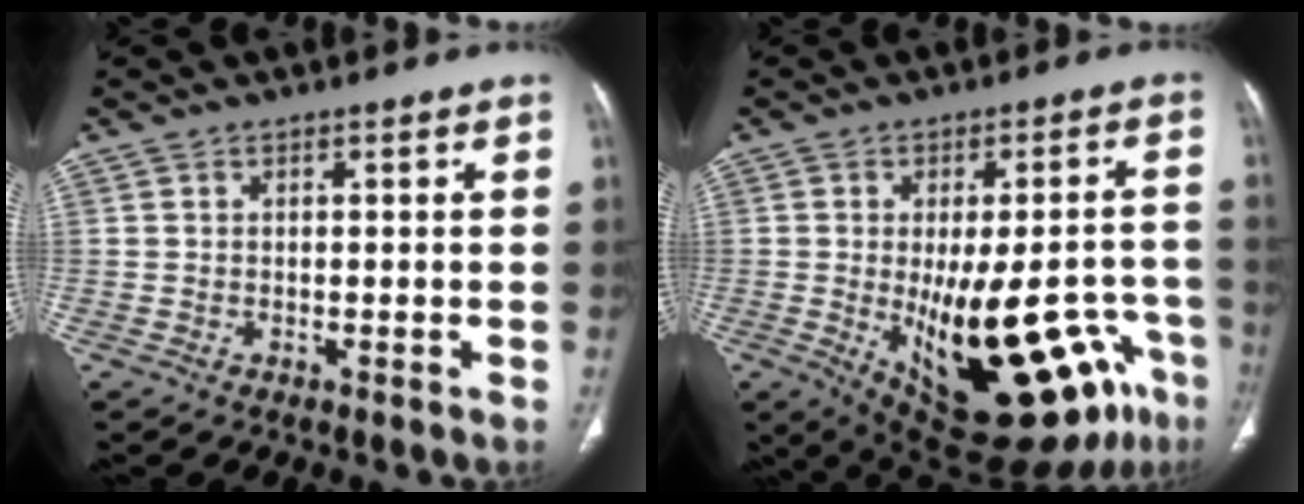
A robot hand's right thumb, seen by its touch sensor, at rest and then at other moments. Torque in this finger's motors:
{"motor_torque": [2.60, 2.41, 1.96, -0.80, 0.50]}